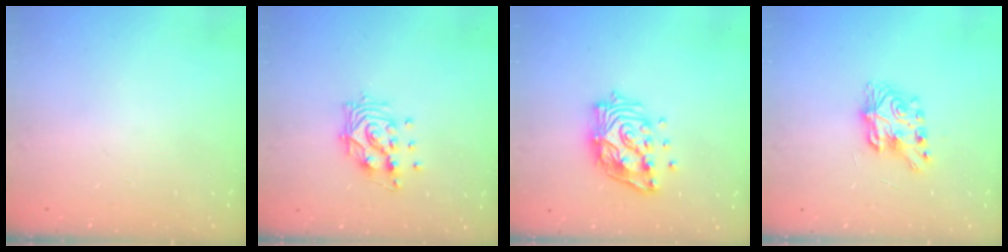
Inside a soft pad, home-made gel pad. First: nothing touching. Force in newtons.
{"total": 10.8, "press": 10.8, "slide": 0.7}
{"total": 14.5, "press": 14.4, "slide": 1.6}
{"total": 7.9, "press": 7.9, "slide": 0.3}